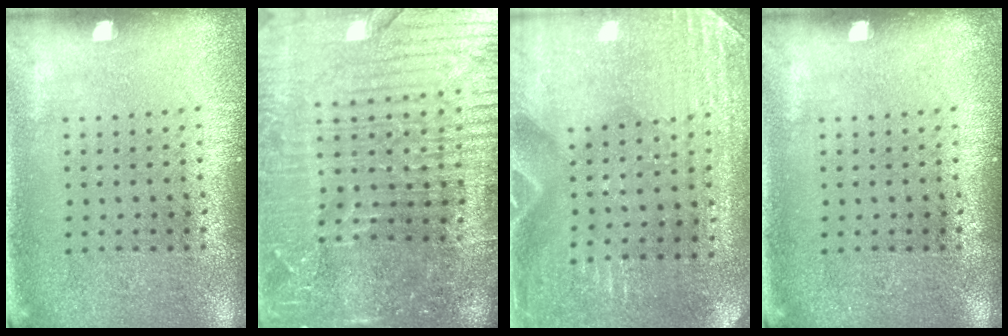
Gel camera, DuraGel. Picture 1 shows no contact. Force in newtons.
{"total": 6.0, "press": 5.3, "slide": 2.7}
{"total": 3.0, "press": 2.9, "slide": 0.7}
{"total": 0.0}